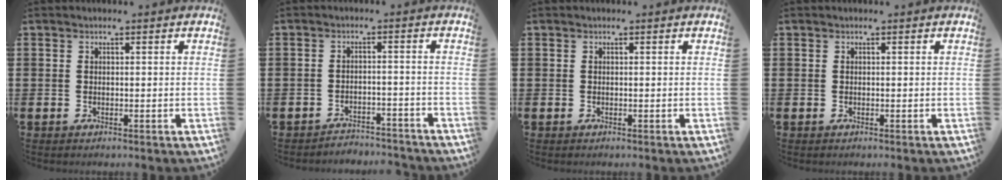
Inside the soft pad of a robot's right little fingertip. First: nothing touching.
{"total": 2.5, "force": [-2.5, 0.1, -0.3], "torque": [-0.004, 0.004, -0.055]}
{"total": 0.0}
{"total": 0.0}